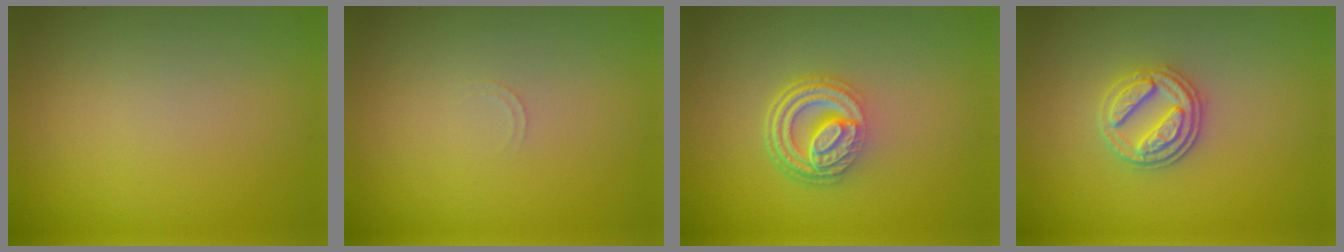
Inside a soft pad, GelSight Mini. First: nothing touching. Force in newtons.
{"total": 0.6, "press": 0.6, "slide": 0.2}
{"total": 4.9, "press": 3.4, "slide": 3.5}
{"total": 3.3, "press": 3.0, "slide": 1.3}